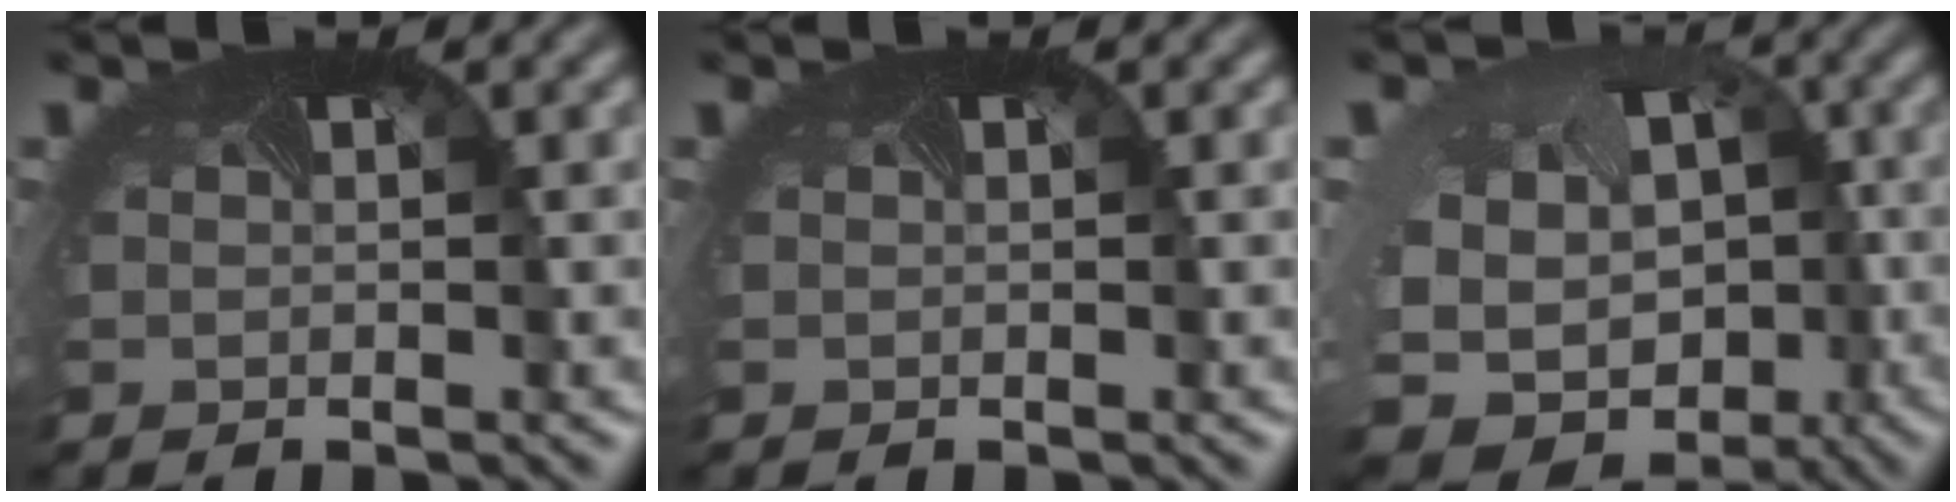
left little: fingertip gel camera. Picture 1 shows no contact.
{"total": 0.0}
{"total": 15.1, "force": [-3.6, 11.9, 8.5], "torque": [-0.173, -0.041, -0.038]}